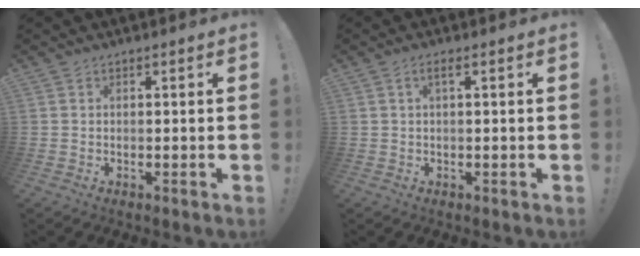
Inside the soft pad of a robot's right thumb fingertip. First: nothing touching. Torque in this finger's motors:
{"motor_torque": [0.04, 0.01, 0.36, 0.03, 0.03]}